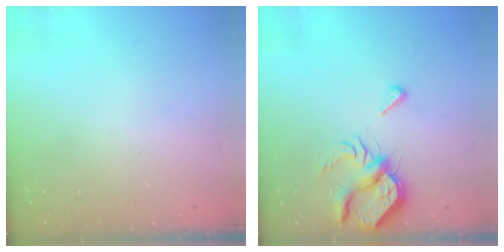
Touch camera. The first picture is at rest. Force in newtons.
{"total": 7.7, "press": 7.6, "slide": 0.3}